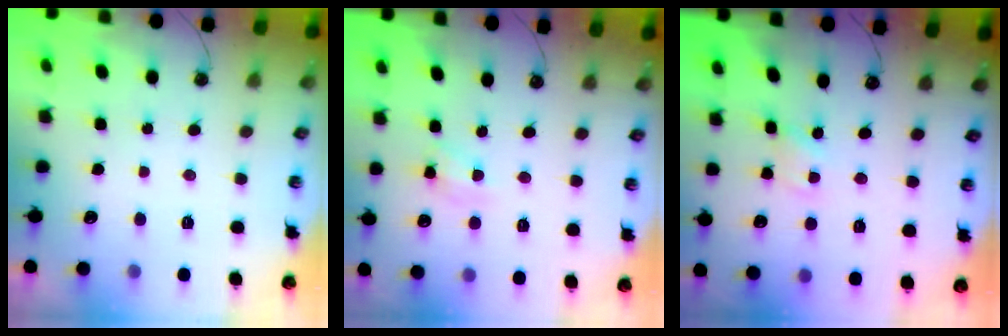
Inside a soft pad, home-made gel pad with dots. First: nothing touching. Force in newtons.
{"total": 7.8, "press": 7.8, "slide": 0.6}
{"total": 1.8, "press": 1.8, "slide": 0.2}